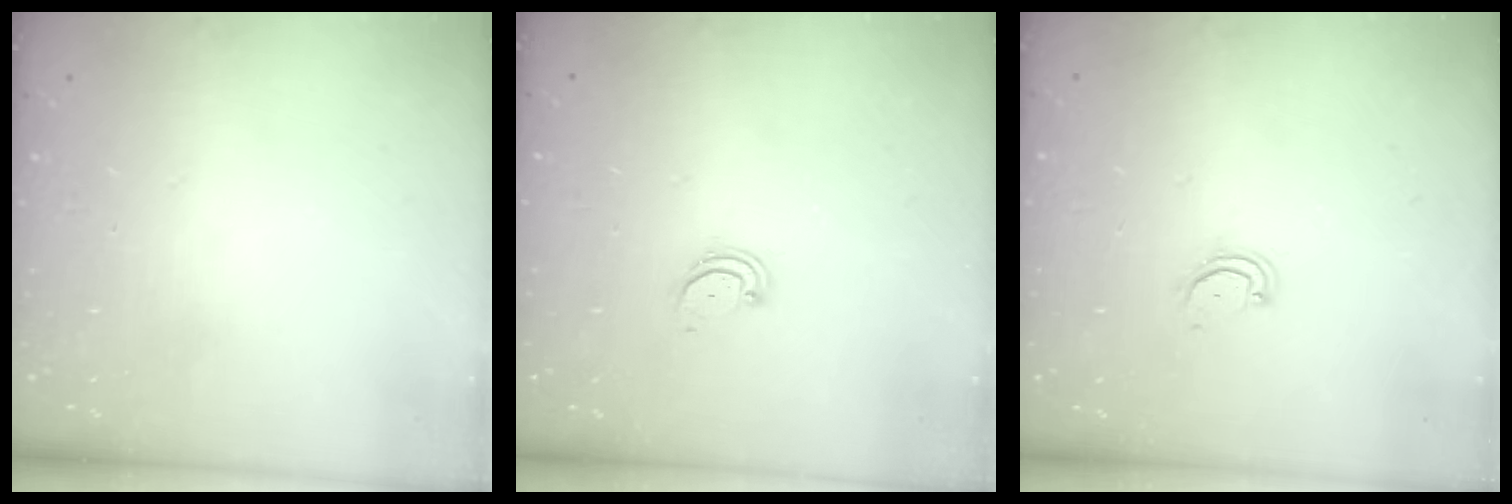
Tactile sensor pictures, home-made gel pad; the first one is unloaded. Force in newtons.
{"total": 2.2, "press": 2.2, "slide": 0.3}
{"total": 3.3, "press": 3.3, "slide": 0.2}